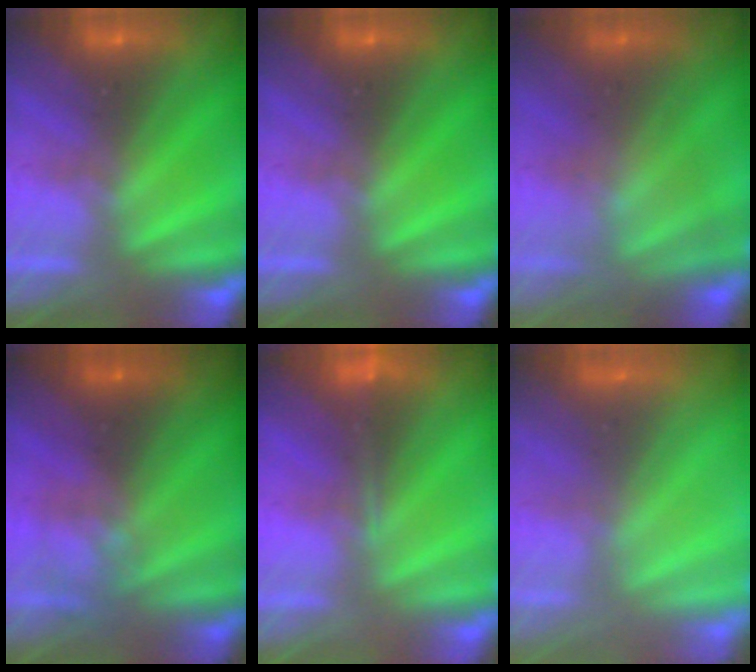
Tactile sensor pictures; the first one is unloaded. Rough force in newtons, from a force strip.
{"total": 0.0}
{"total": 3.5}
{"total": 2.4}
{"total": 1.6}
{"total": 7.7}